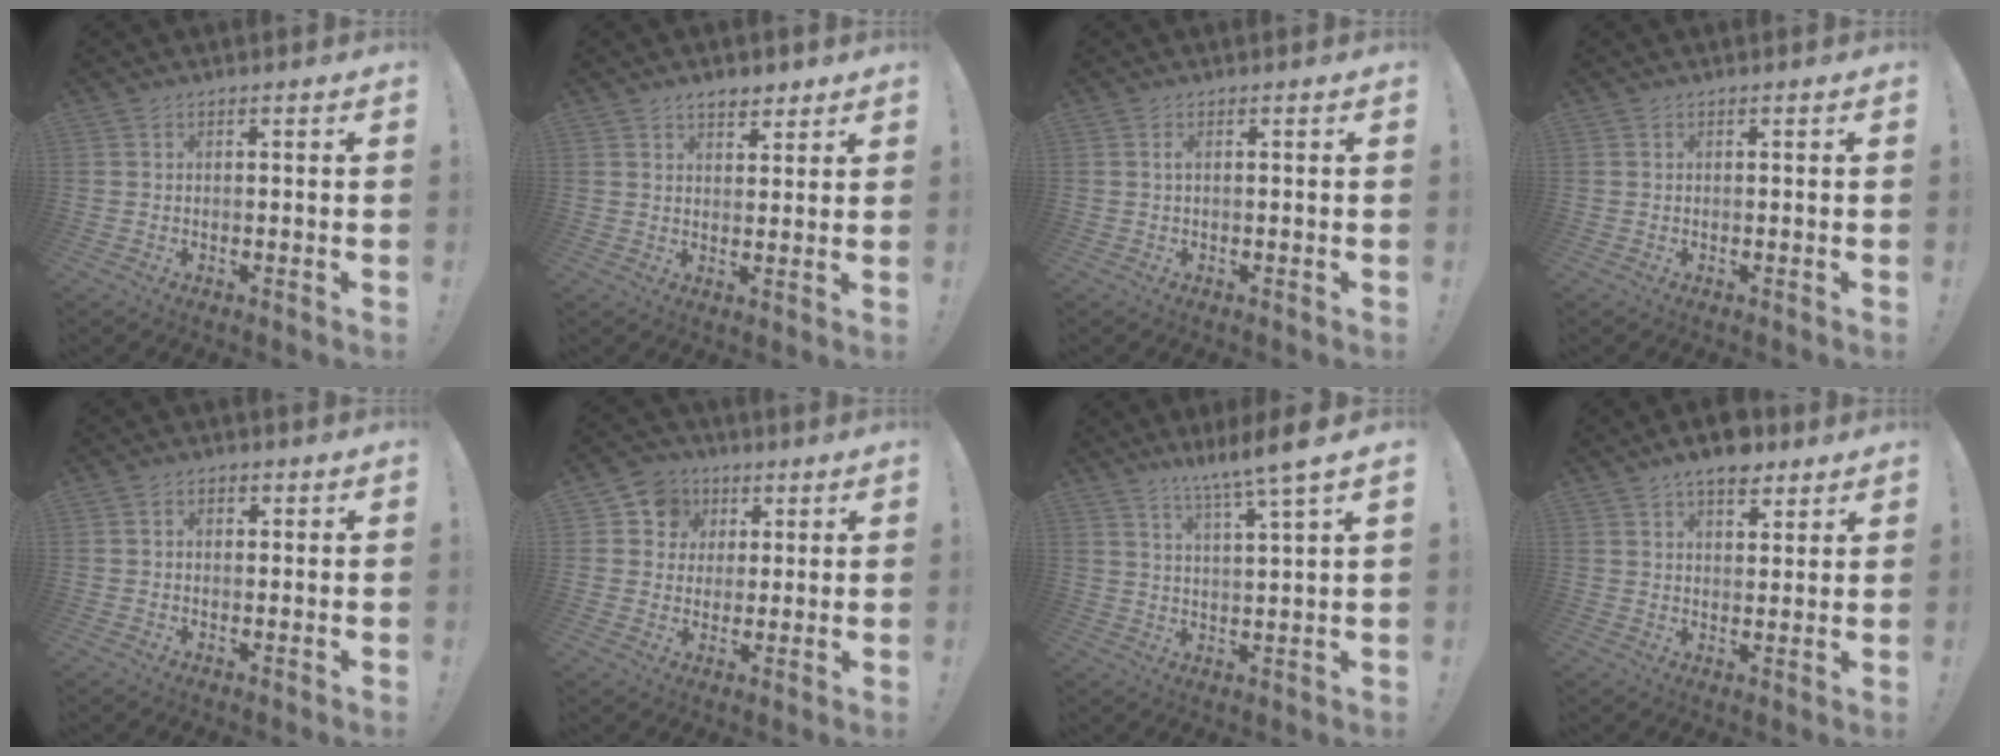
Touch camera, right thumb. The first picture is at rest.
{"total": 4.5, "force": [3.5, 2.3, 1.7], "torque": [-0.014, -0.018, 0.061]}
{"total": 0.8, "force": [0.0, -0.1, 0.8], "torque": [-0.017, 0.002, -0.001]}
{"total": 0.0}
{"total": 1.7, "force": [0.1, 1.4, 0.9], "torque": [-0.002, 0.000, -0.001]}
{"total": 8.4, "force": [2.3, 7.9, 1.9], "torque": [-0.021, -0.010, 0.046]}
{"total": 8.4, "force": [6.6, -1.3, 4.9], "torque": [-0.083, -0.049, 0.104]}
{"total": 8.6, "force": [6.3, 4.0, 4.4], "torque": [-0.057, -0.033, 0.111]}